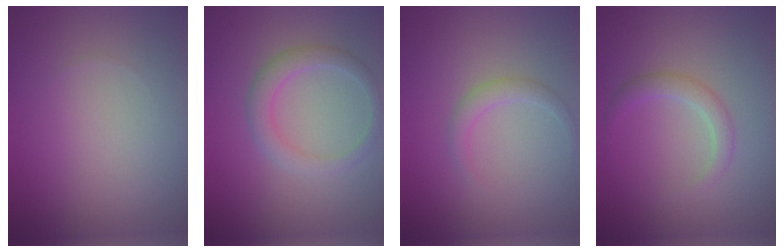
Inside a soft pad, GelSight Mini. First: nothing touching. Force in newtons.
{"total": 2.6, "press": 2.6, "slide": 0.3}
{"total": 1.5, "press": 1.5, "slide": 0.0}
{"total": 1.9, "press": 1.9, "slide": 0.1}